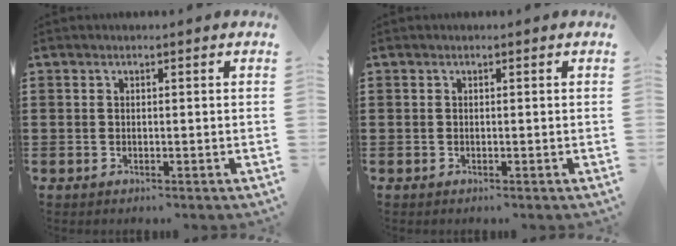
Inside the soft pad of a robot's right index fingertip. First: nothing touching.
{"total": 0.0}